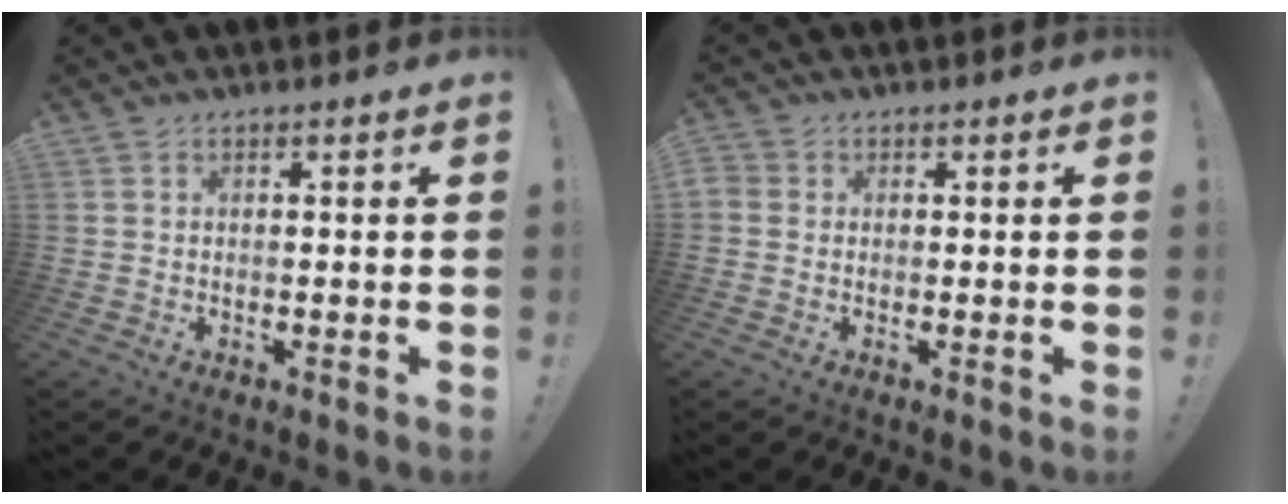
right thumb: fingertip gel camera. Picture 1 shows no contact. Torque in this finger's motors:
{"motor_torque": [-0.06, 0.41, 0.40, 0.00, 0.31]}